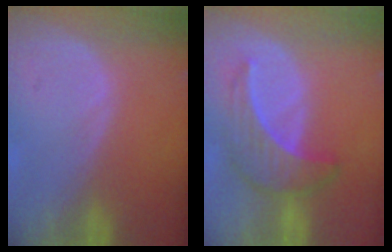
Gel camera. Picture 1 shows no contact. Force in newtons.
{"total": 6.4, "press": 6.2, "slide": 1.4}